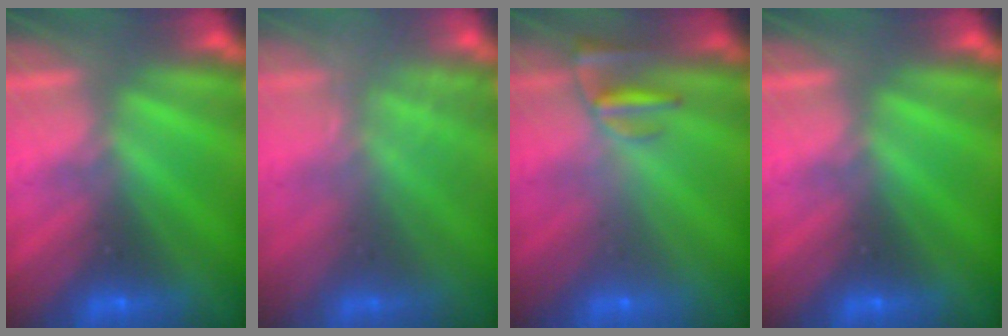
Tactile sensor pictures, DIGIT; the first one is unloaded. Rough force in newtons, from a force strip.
{"total": 2.0}
{"total": 2.4}
{"total": 0.0}